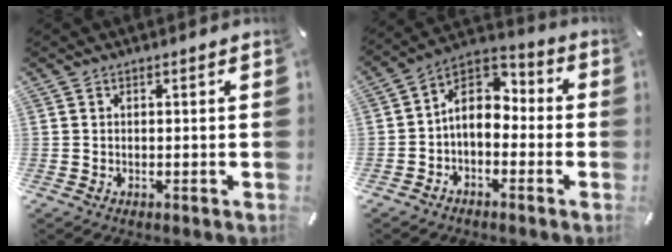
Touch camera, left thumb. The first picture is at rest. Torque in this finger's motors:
{"motor_torque": [0.05, 0.92, 0.57, -0.33, 0.12]}